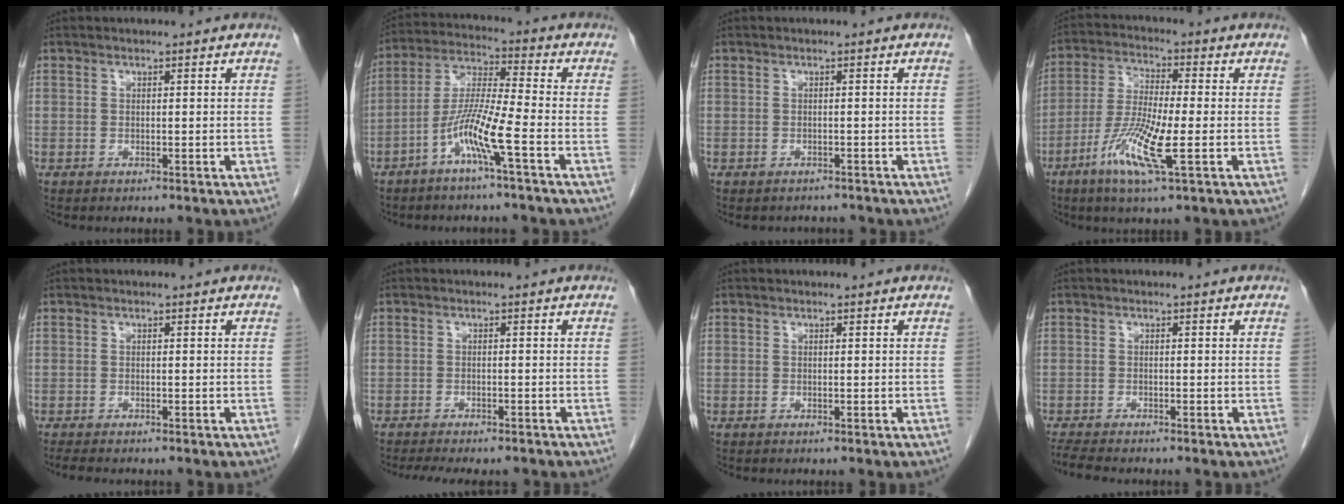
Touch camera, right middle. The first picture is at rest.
{"total": 8.7, "force": [-3.9, -0.6, 7.7], "torque": [-0.160, 0.005, -0.081]}
{"total": 2.3, "force": [-2.1, 1.0, 0.0], "torque": [-0.002, 0.000, -0.028]}
{"total": 9.8, "force": [-3.4, 0.5, 9.2], "torque": [-0.193, -0.018, -0.072]}
{"total": 2.4, "force": [-2.0, 0.4, 1.2], "torque": [-0.023, -0.008, -0.028]}
{"total": 8.1, "force": [-7.0, 2.1, 3.5], "torque": [-0.048, -0.007, -0.093]}
{"total": 0.0}
{"total": 3.6, "force": [-3.3, 0.3, 1.5], "torque": [-0.032, -0.015, -0.057]}